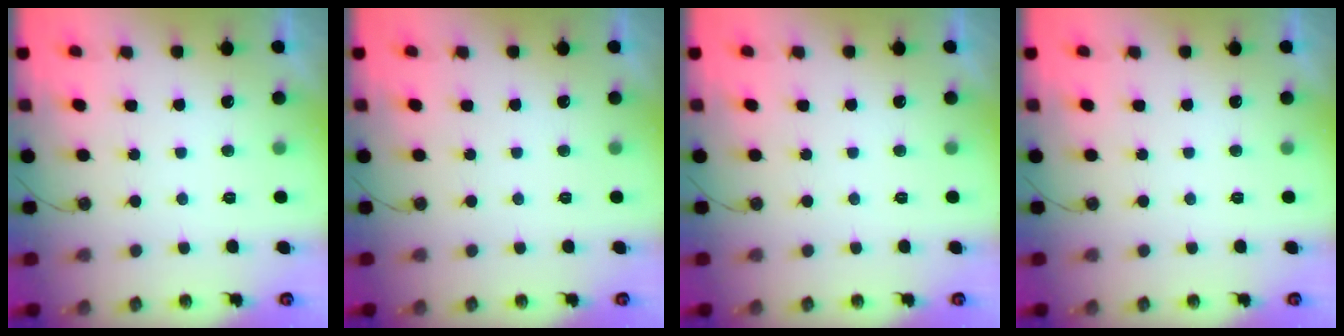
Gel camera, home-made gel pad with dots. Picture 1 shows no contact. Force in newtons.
{"total": 0.0}
{"total": 0.0}
{"total": 0.0}